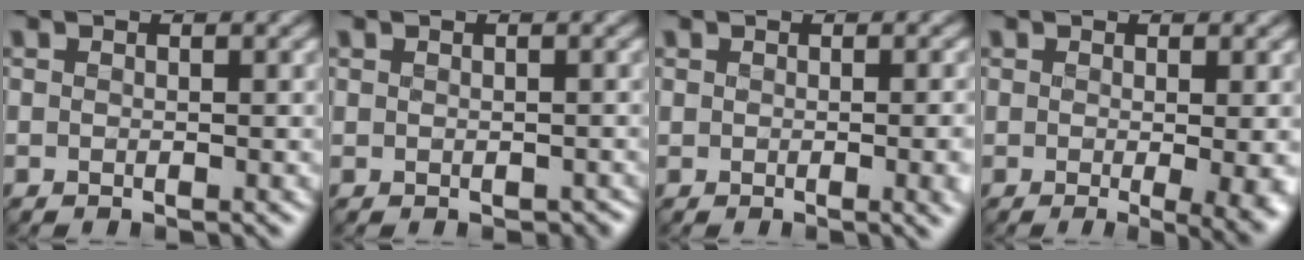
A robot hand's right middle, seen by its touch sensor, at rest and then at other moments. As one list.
[{"total": 0.7, "force": [-0.1, 0.7, 0.0], "torque": [0.003, -0.006, 0.000]}, {"total": 2.8, "force": [-0.2, 1.3, 2.5], "torque": [-0.019, -0.009, 0.001]}, {"total": 4.0, "force": [-0.4, 1.2, 3.8], "torque": [-0.050, -0.018, -0.004]}]